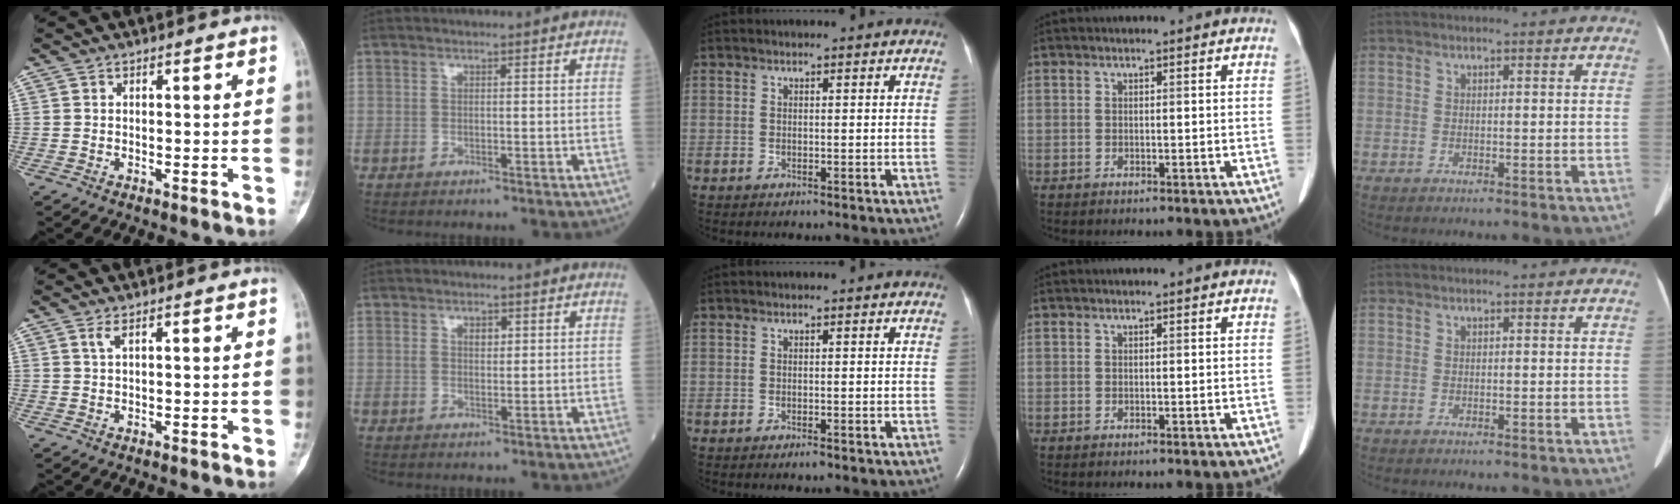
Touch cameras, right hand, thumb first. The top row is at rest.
{"thumb": {"total": 1.2, "force": [0.6, 0.2, 1.0], "torque": [-0.030, 0.002, 0.016]}, "index": {"total": 2.2, "force": [0.8, 1.2, 1.6], "torque": [-0.030, 0.006, 0.014]}, "middle": {"total": 0.6, "force": [-0.4, 0.0, 0.4], "torque": [-0.010, -0.001, -0.005]}}